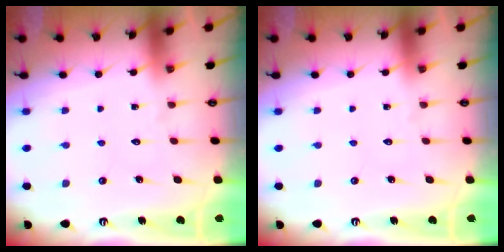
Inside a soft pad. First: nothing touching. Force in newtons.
{"total": 0.0}